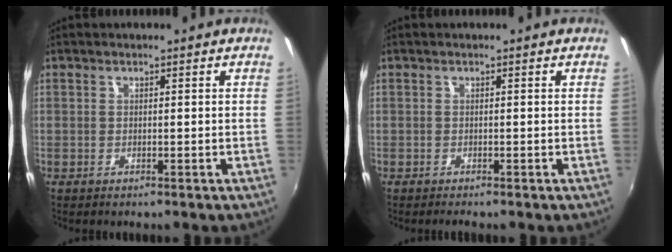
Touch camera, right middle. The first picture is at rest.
{"total": 0.6, "force": [-0.5, -0.1, 0.4], "torque": [-0.005, -0.002, -0.009]}